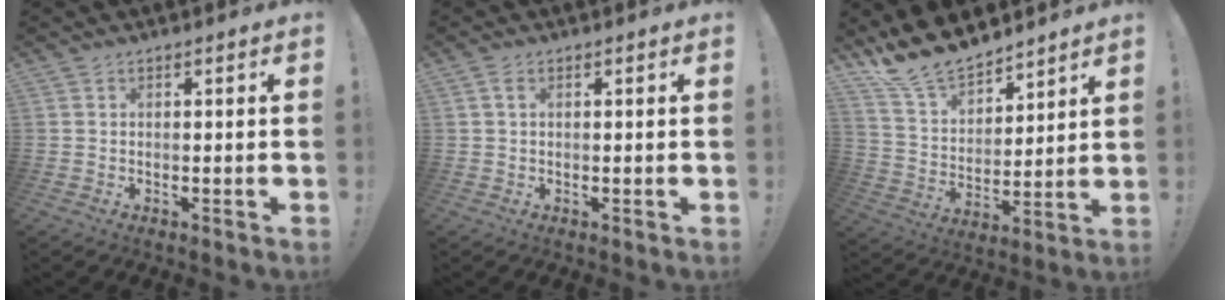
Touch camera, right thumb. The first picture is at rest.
{"total": 1.5, "force": [0.5, 0.8, 1.2], "torque": [-0.021, 0.002, 0.008]}
{"total": 14.5, "force": [13.0, 5.1, 3.7], "torque": [-0.099, -0.103, 0.245]}